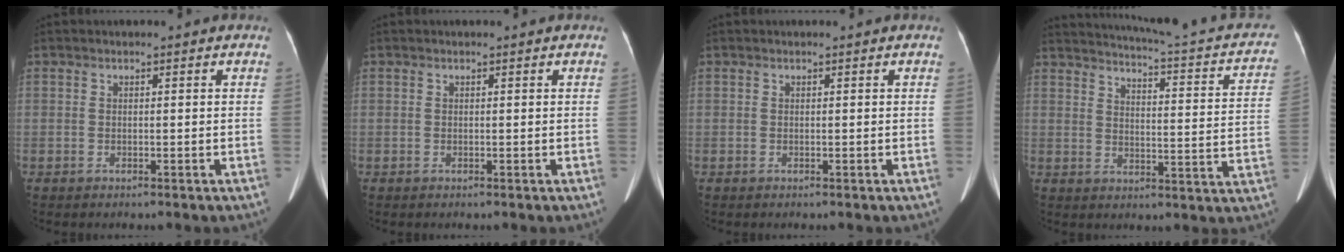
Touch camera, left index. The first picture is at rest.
{"total": 0.0}
{"total": 0.0}
{"total": 19.1, "force": [15.4, 3.4, 10.8], "torque": [-0.148, -0.016, 0.167]}